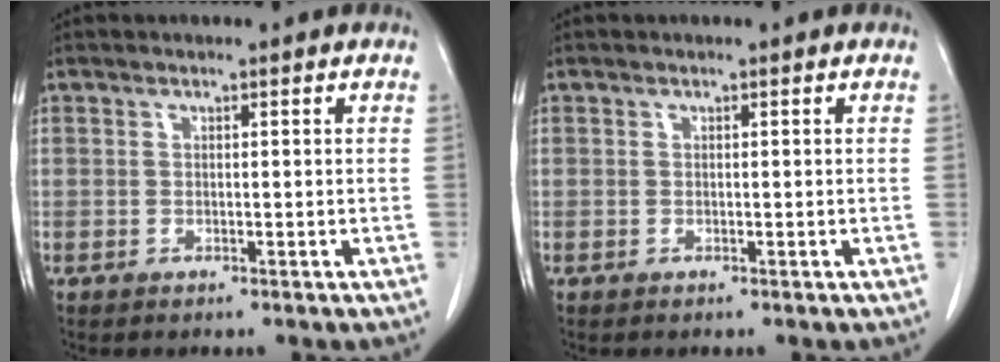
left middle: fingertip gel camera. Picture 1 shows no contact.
{"total": 0.0}